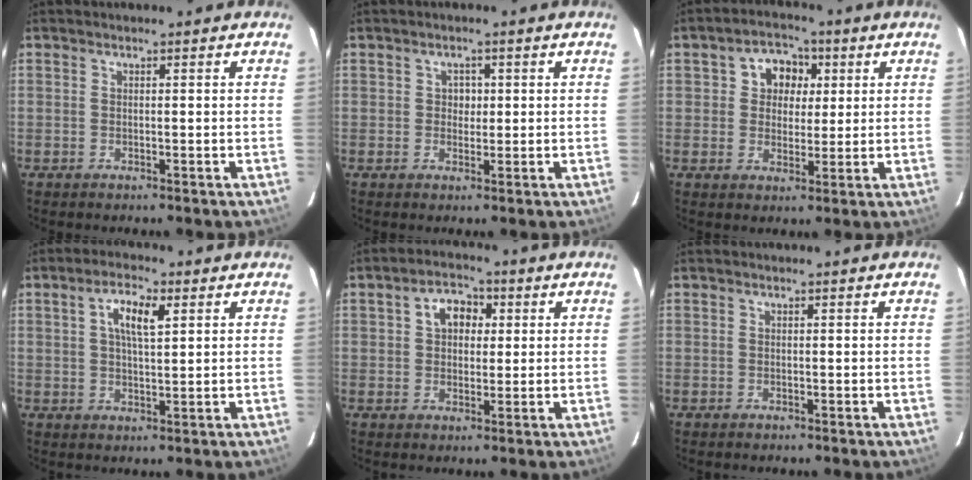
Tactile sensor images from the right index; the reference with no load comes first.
{"total": 1.9, "force": [0.2, 1.8, 0.5], "torque": [-0.004, 0.006, 0.002]}
{"total": 6.8, "force": [1.8, 5.9, 2.9], "torque": [-0.042, 0.023, 0.029]}
{"total": 5.6, "force": [2.1, 2.0, 4.9], "torque": [-0.087, 0.009, 0.038]}
{"total": 6.0, "force": [1.7, 4.4, 3.6], "torque": [-0.058, 0.024, 0.030]}
{"total": 0.0}